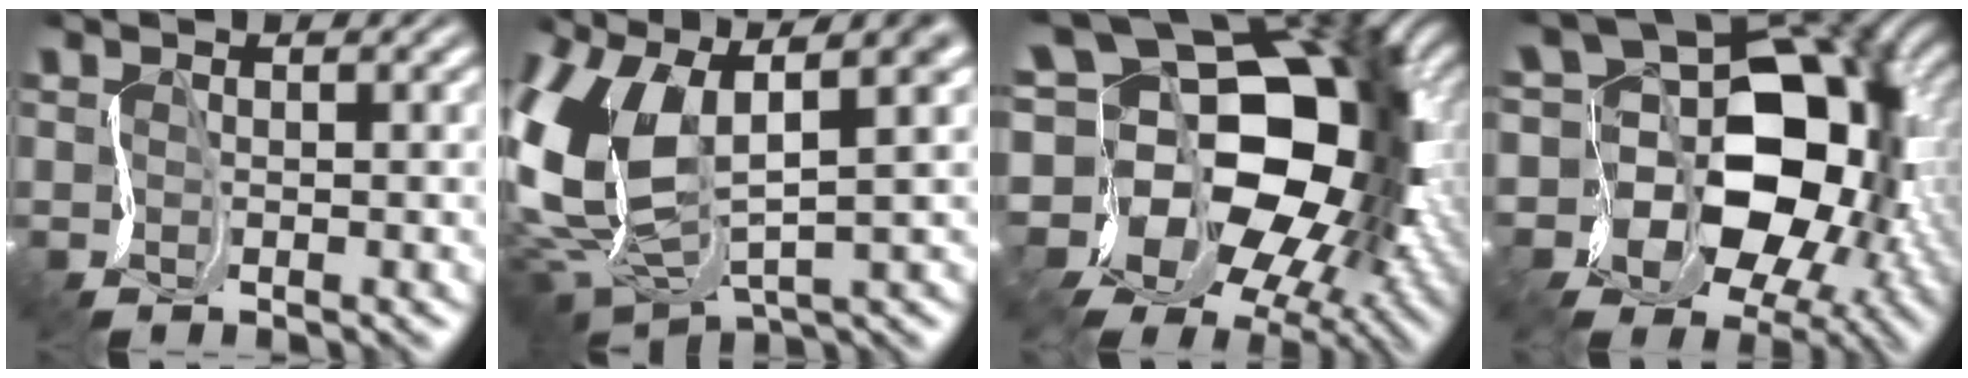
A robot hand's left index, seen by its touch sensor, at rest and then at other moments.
{"total": 11.4, "force": [1.9, 6.2, 9.3], "torque": [-0.242, -0.007, 0.045]}
{"total": 17.4, "force": [-1.0, 12.8, 11.8], "torque": [-0.146, 0.016, -0.016]}
{"total": 12.4, "force": [-2.0, 9.5, 7.7], "torque": [-0.075, 0.006, -0.037]}